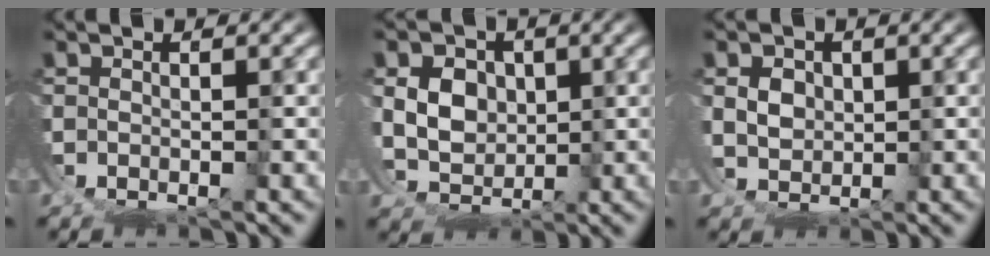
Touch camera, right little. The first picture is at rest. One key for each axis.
{"total": 7.3, "fx": -0.1, "fy": 6.0, "fz": 4.1, "tx": -0.082, "ty": -0.035, "tz": 0.005}
{"total": 2.9, "fx": 0.3, "fy": 2.3, "fz": 1.8, "tx": -0.039, "ty": -0.023, "tz": 0.018}